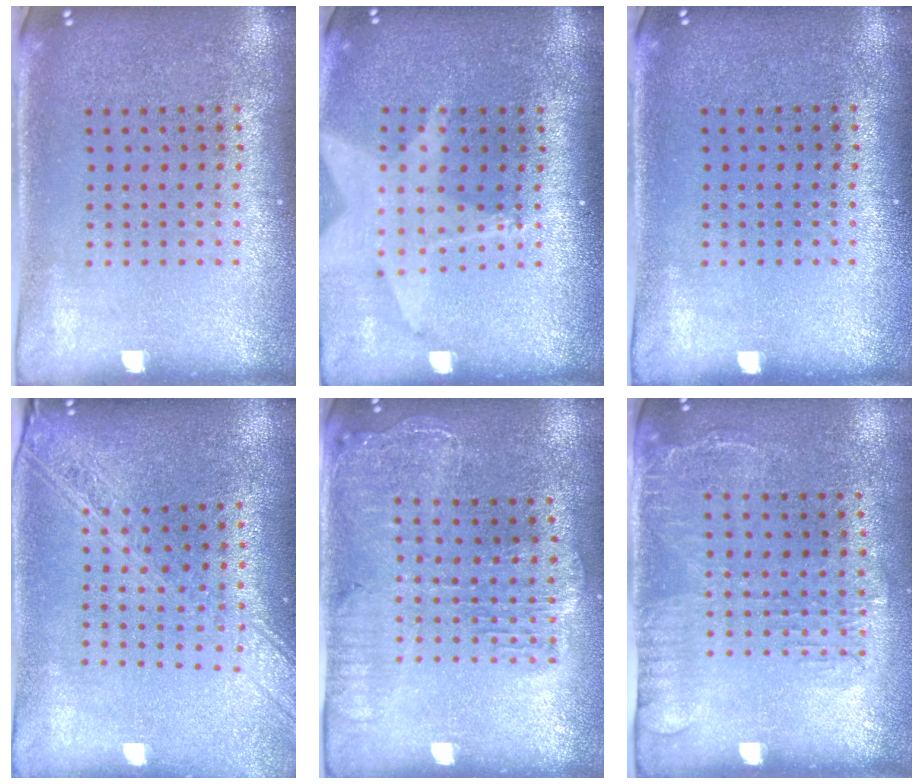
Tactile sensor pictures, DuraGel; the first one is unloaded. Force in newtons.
{"total": 2.0, "press": 1.5, "slide": 1.2}
{"total": 0.0}
{"total": 2.2, "press": 1.9, "slide": 1.2}
{"total": 2.0, "press": 1.8, "slide": 0.8}
{"total": 1.6, "press": 1.2, "slide": 1.0}